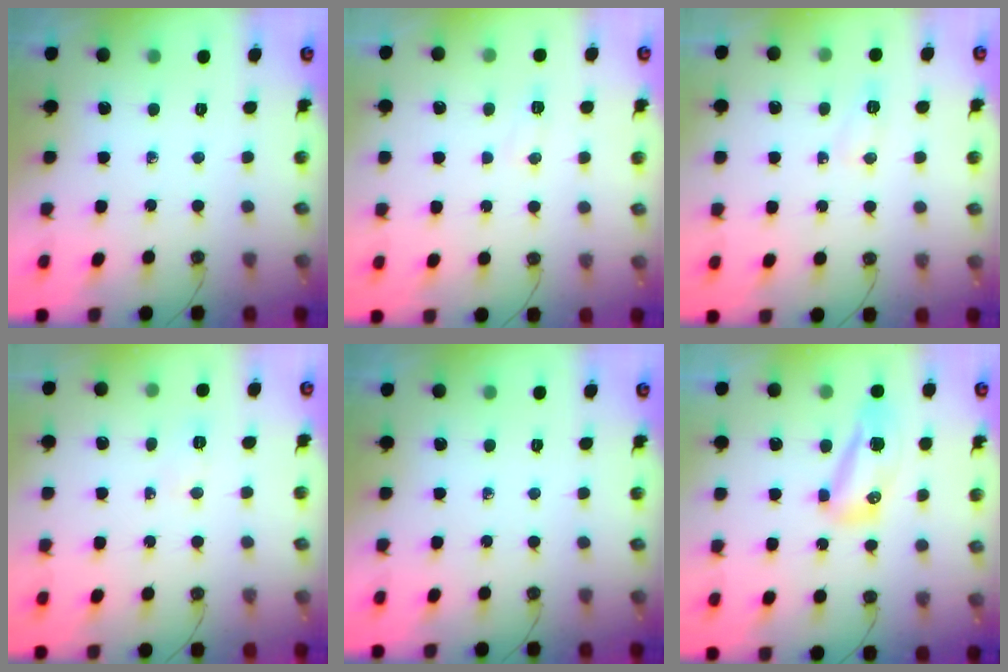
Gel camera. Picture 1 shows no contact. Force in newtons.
{"total": 14.4, "press": 6.3, "slide": 12.9}
{"total": 5.0, "press": 5.0, "slide": 0.8}
{"total": 4.3, "press": 4.1, "slide": 1.0}
{"total": 0.0}
{"total": 11.0, "press": 9.8, "slide": 5.0}